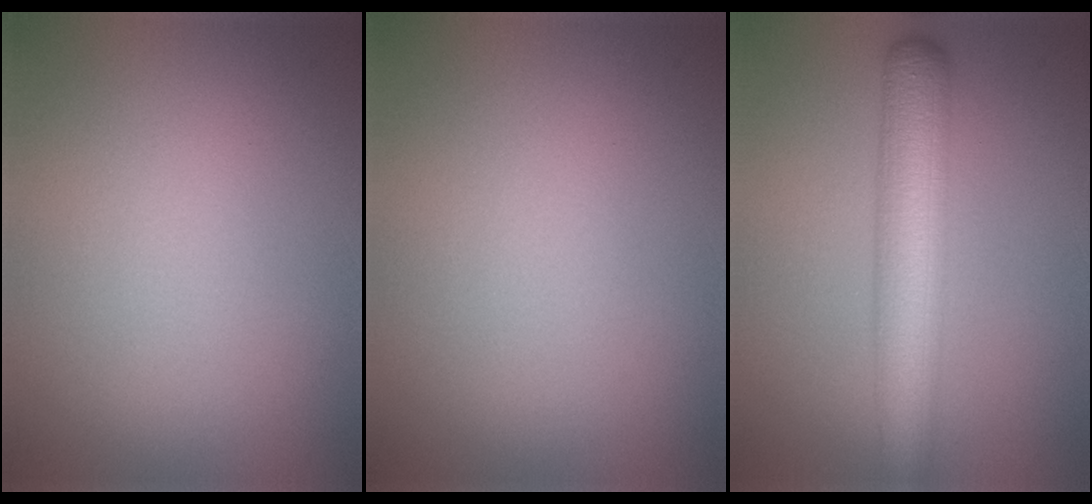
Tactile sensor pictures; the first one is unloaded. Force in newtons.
{"total": 0.0}
{"total": 7.1, "press": 7.1, "slide": 0.2}